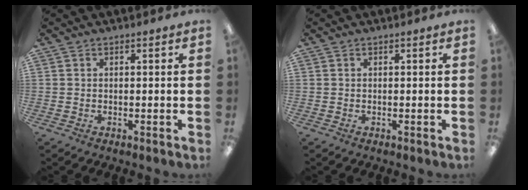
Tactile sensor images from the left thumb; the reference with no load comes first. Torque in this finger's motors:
{"motor_torque": [0.00, 0.00, -0.05, 0.05, 0.00]}